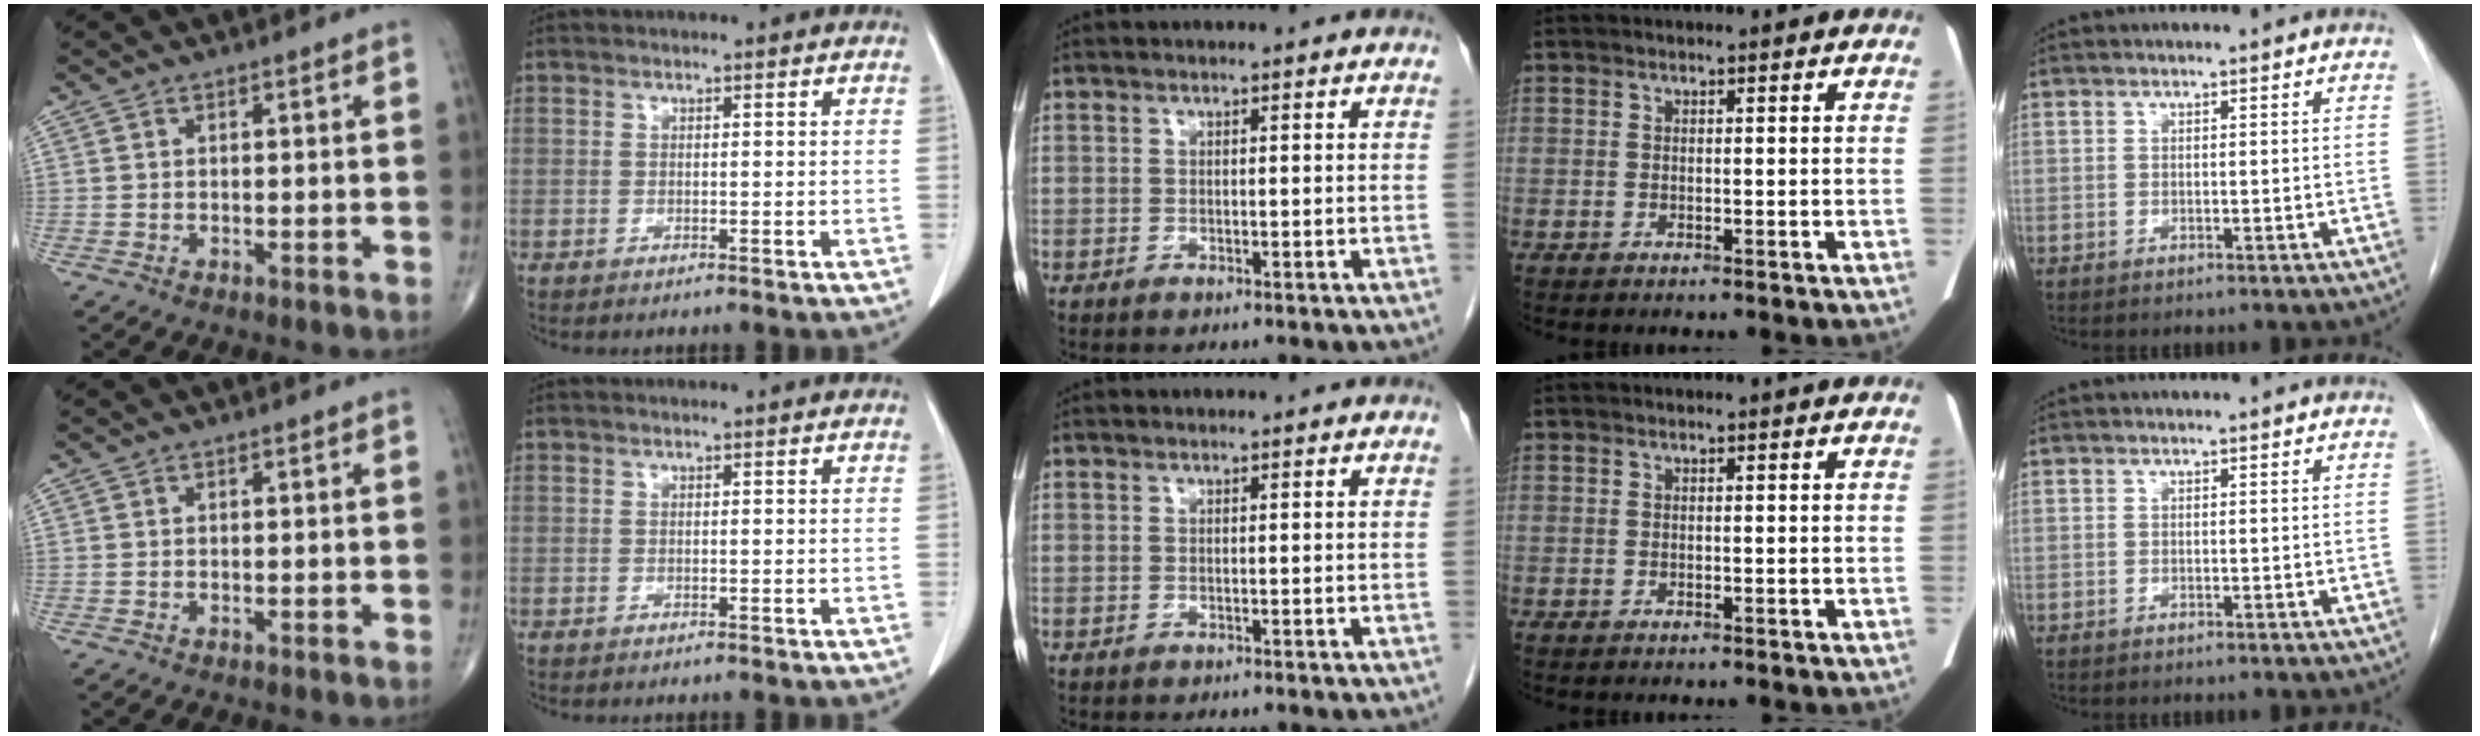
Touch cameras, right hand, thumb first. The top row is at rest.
{}